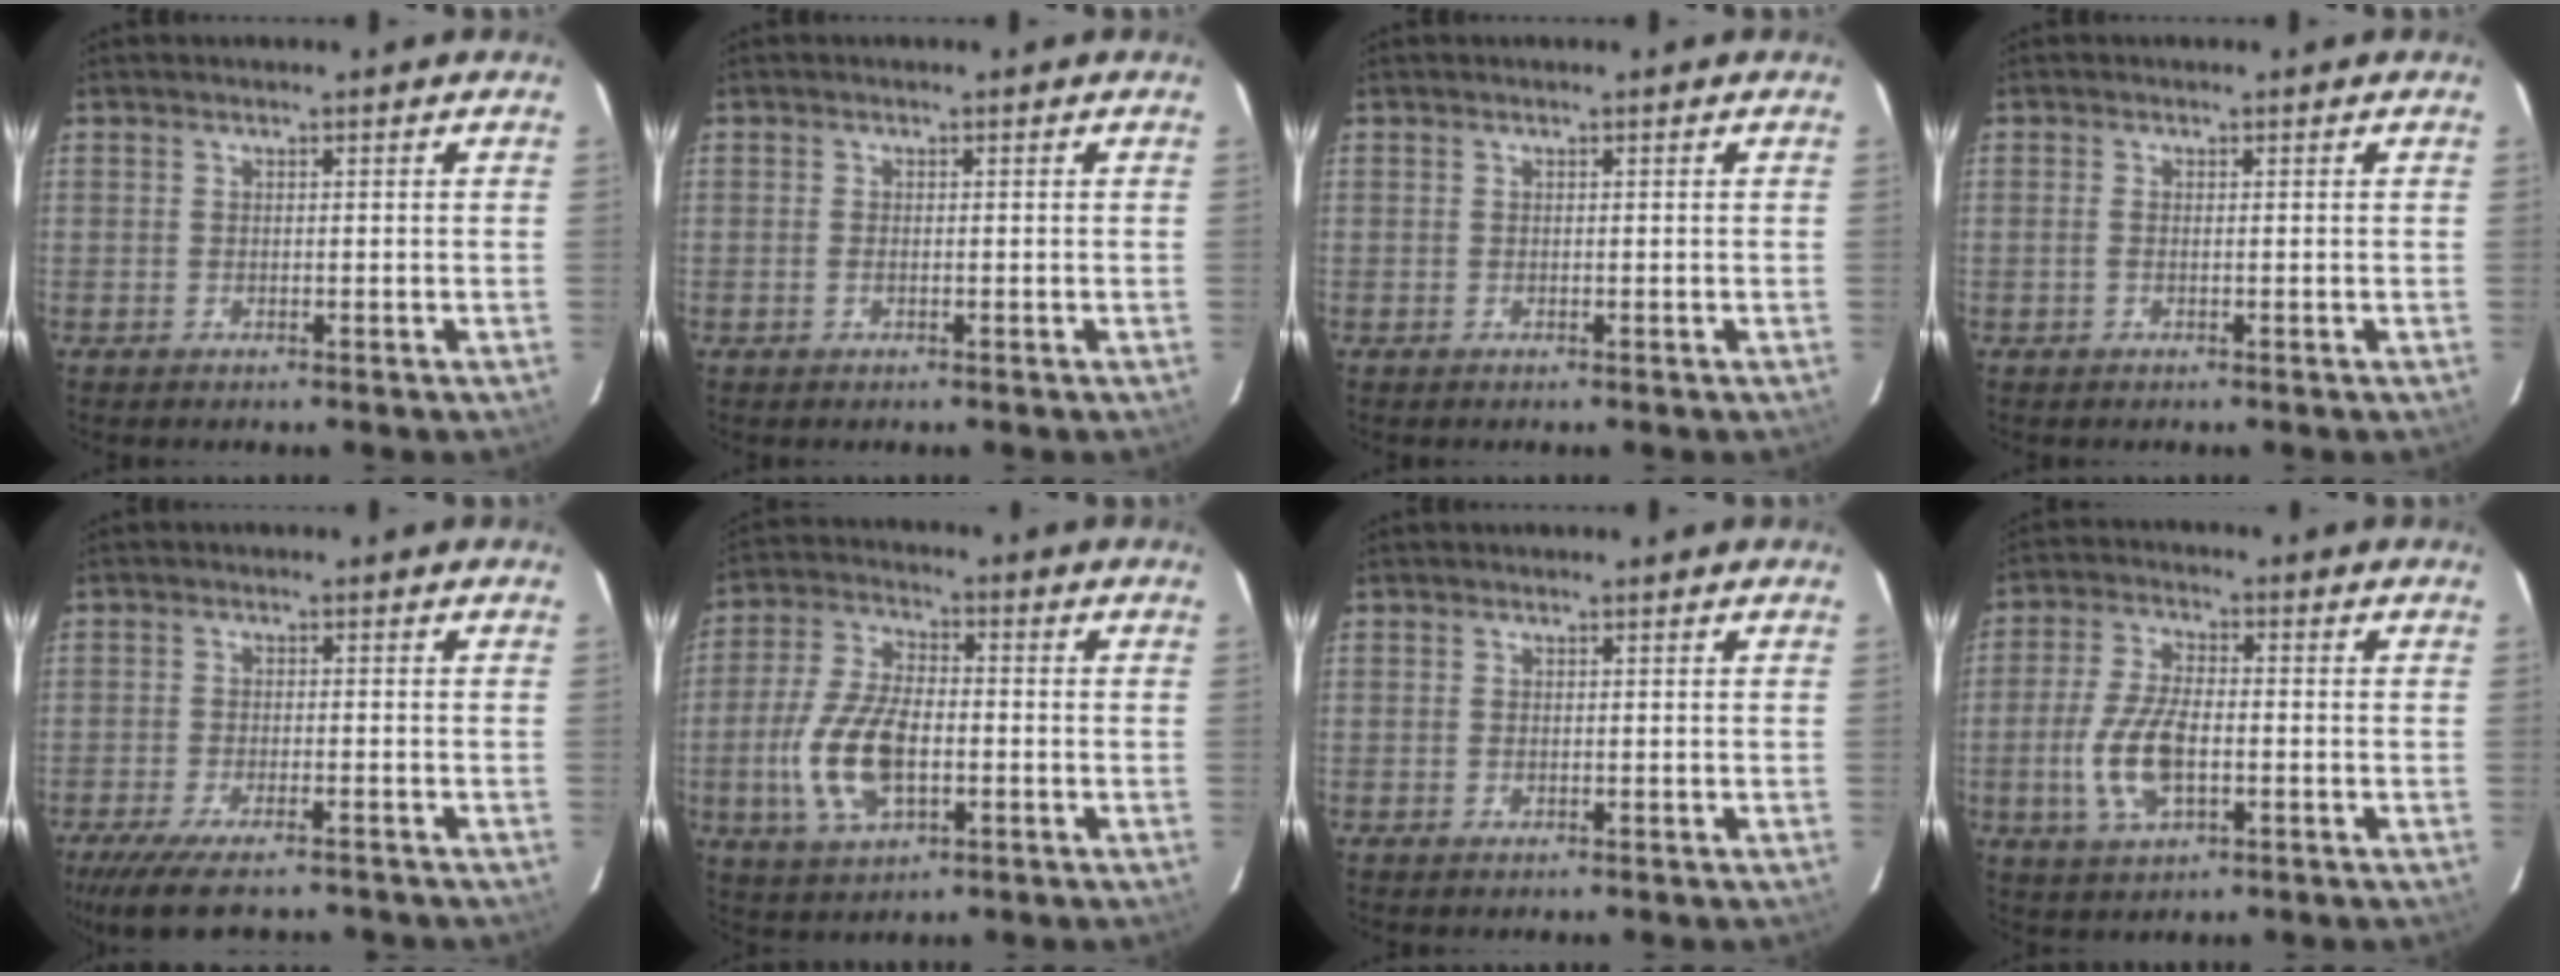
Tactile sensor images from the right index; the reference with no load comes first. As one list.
[{"total": 0.9, "force": [-0.2, 0.4, 0.8], "torque": [-0.019, 0.000, -0.006]}, {"total": 0.0}, {"total": 0.9, "force": [-0.1, 0.1, 0.9], "torque": [-0.020, 0.001, -0.005]}, {"total": 11.4, "force": [-9.2, 3.0, 6.0], "torque": [-0.137, -0.032, -0.152]}, {"total": 13.5, "force": [-3.0, 6.7, 11.3], "torque": [-0.243, 0.002, -0.053]}, {"total": 0.6, "force": [-0.1, 0.4, 0.5], "torque": [-0.010, 0.000, -0.002]}, {"total": 10.5, "force": [-2.4, 4.8, 9.0], "torque": [-0.193, -0.001, -0.042]}]